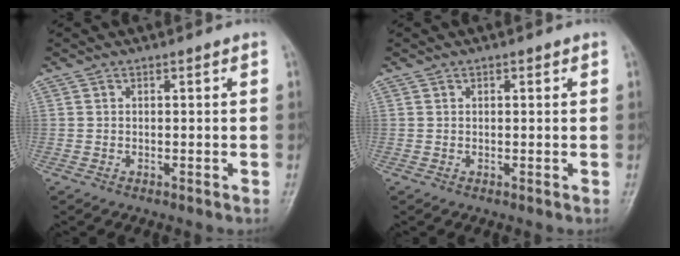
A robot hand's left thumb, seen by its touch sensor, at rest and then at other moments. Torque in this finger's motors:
{"motor_torque": [-0.34, -0.07, -0.38, -0.20, 0.07]}